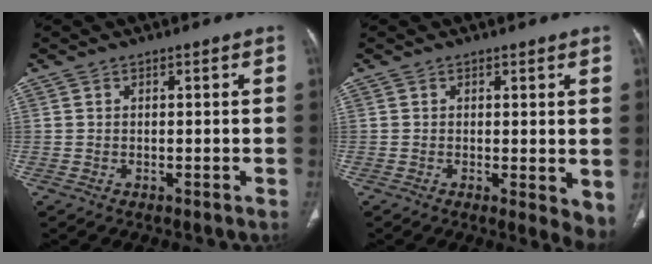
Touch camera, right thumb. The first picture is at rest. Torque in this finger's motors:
{"motor_torque": [-0.12, 0.21, -0.03, 0.05, 0.03]}